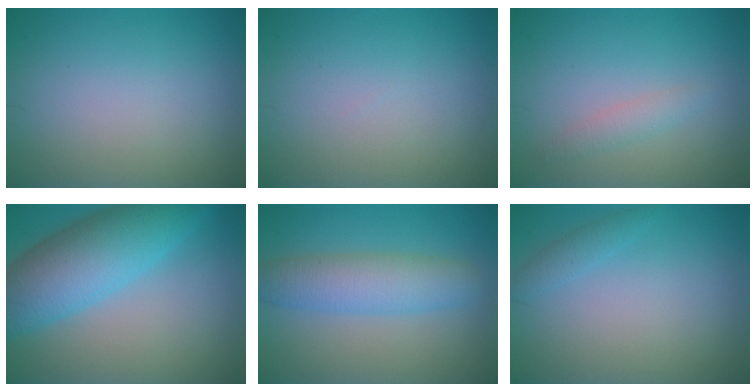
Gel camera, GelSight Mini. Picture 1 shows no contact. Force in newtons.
{"total": 0.0}
{"total": 1.3, "press": 1.3, "slide": 0.0}
{"total": 8.6, "press": 8.6, "slide": 0.1}
{"total": 4.7, "press": 4.7, "slide": 0.1}
{"total": 1.2, "press": 1.2, "slide": 0.1}